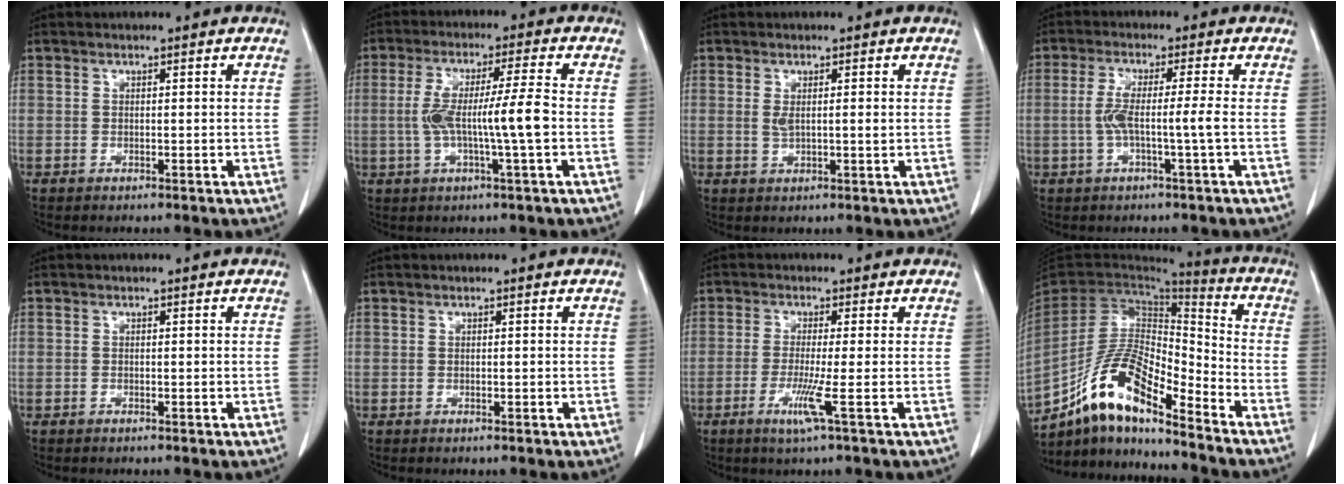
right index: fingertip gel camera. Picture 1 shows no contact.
{"total": 8.8, "force": [-1.0, -0.2, 8.8], "torque": [-0.167, 0.013, -0.017]}
{"total": 2.3, "force": [0.5, 0.6, 2.2], "torque": [-0.039, 0.001, 0.014]}
{"total": 4.9, "force": [-0.8, -0.6, 4.8], "torque": [-0.094, 0.007, -0.013]}
{"total": 0.0}
{"total": 0.0}
{"total": 4.3, "force": [-1.6, -1.1, 3.8], "torque": [-0.077, -0.012, -0.032]}
{"total": 14.5, "force": [-10.8, 3.3, 9.1], "torque": [-0.178, 0.018, -0.198]}